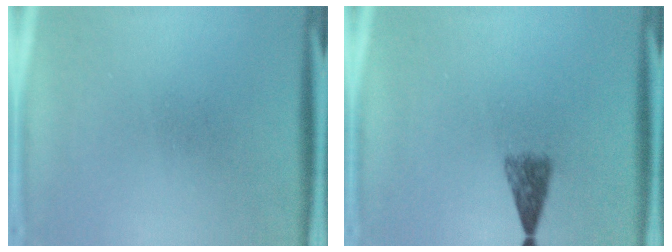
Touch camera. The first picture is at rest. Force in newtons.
{"total": 2.9}